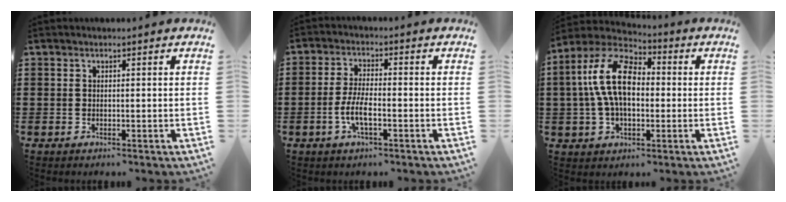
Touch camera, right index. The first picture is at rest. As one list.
[{"total": 4.9, "force": [-1.7, 1.4, 4.4], "torque": [-0.103, -0.007, -0.039]}, {"total": 12.5, "force": [1.5, 6.9, 10.3], "torque": [-0.235, 0.009, 0.020]}]